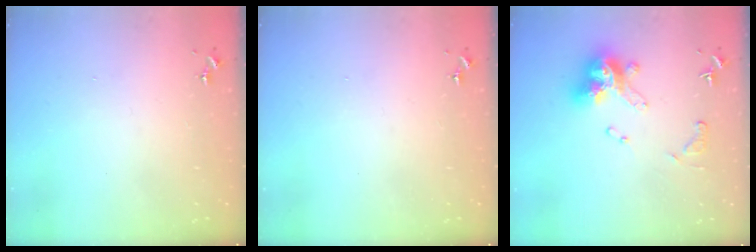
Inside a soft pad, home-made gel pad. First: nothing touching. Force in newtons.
{"total": 0.0}
{"total": 14.6, "press": 14.5, "slide": 1.5}